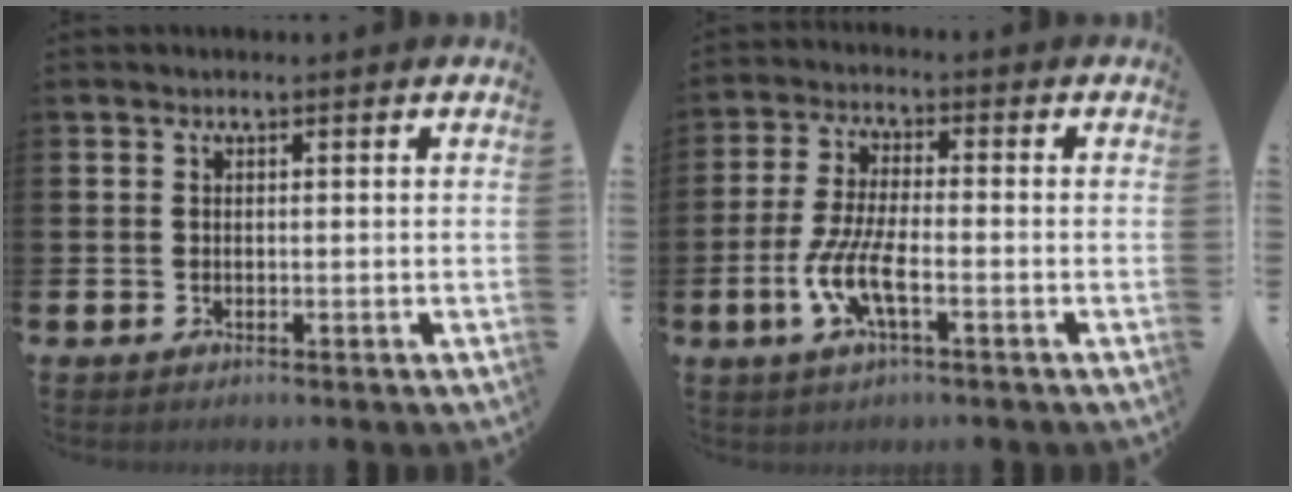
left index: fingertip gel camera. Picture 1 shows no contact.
{"total": 6.4, "force": [-2.4, 1.6, 5.7], "torque": [-0.126, -0.006, -0.045]}